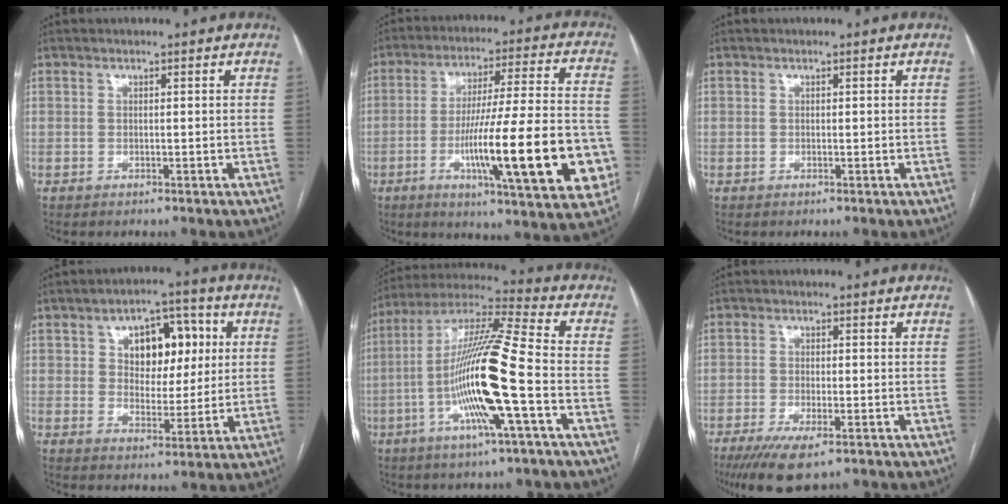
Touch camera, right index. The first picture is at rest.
{"total": 22.7, "force": [-6.4, 1.9, 21.7], "torque": [-0.300, -0.010, -0.092]}
{"total": 0.0}
{"total": 10.2, "force": [2.9, 6.1, 7.6], "torque": [-0.105, 0.026, 0.049]}
{"total": 17.6, "force": [-4.3, -0.2, 17.0], "torque": [-0.334, -0.004, -0.090]}
{"total": 7.7, "force": [-5.0, 2.0, 5.6], "torque": [-0.094, -0.017, -0.081]}